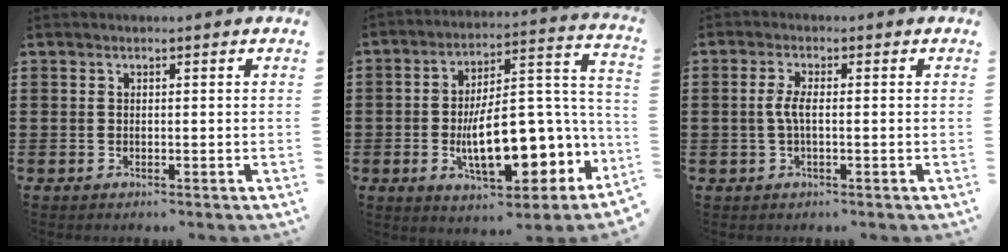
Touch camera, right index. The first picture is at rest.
{"total": 14.3, "force": [-3.3, 6.3, 12.4], "torque": [-0.187, -0.023, -0.055]}
{"total": 3.1, "force": [-0.3, 0.8, 2.9], "torque": [-0.069, -0.003, -0.013]}